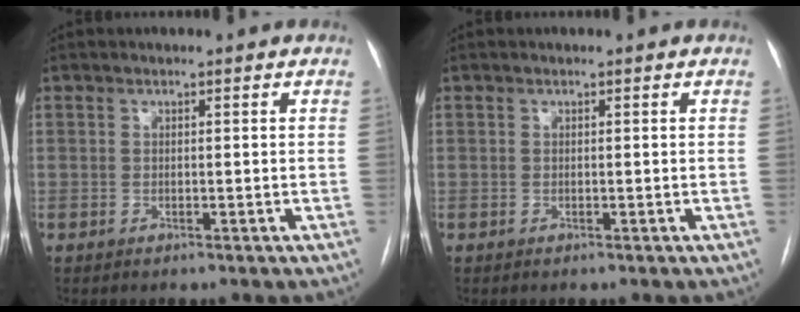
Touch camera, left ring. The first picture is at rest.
{"total": 0.0}